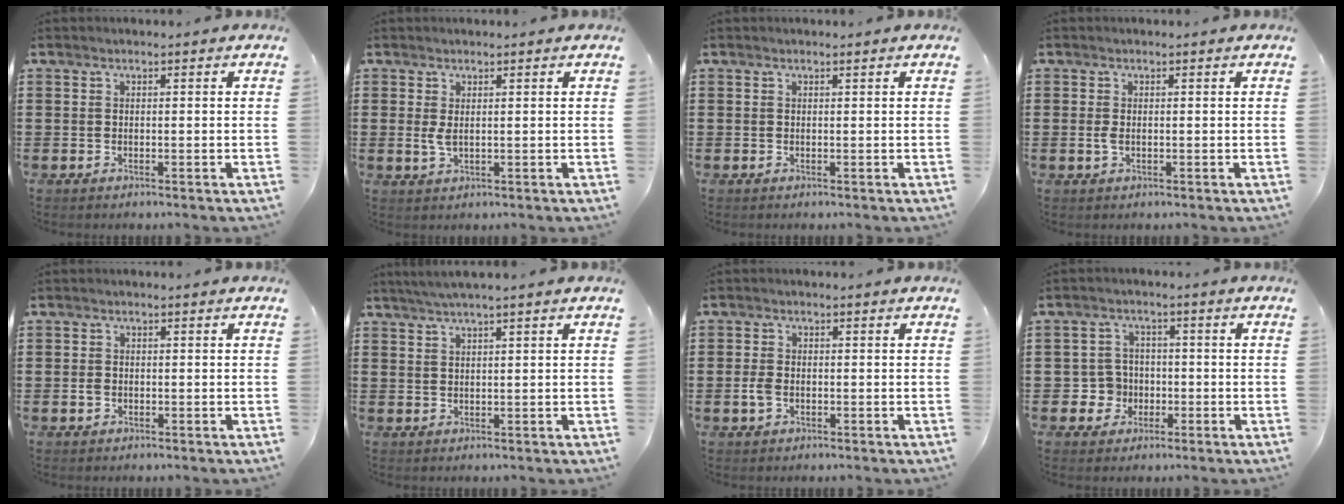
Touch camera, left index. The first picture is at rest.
{"total": 2.1, "force": [0.4, 0.7, 1.9], "torque": [-0.047, -0.001, 0.005]}
{"total": 0.0}
{"total": 1.3, "force": [-0.1, 0.5, 1.2], "torque": [-0.030, -0.001, -0.004]}
{"total": 1.1, "force": [-0.2, 0.8, 0.6], "torque": [-0.015, 0.005, -0.005]}
{"total": 2.2, "force": [1.8, -0.3, 1.3], "torque": [-0.026, 0.003, 0.033]}
{"total": 2.4, "force": [-0.5, 1.4, 1.8], "torque": [-0.051, -0.004, -0.014]}
{"total": 4.2, "force": [-1.0, 3.9, 1.0], "torque": [-0.033, 0.008, -0.021]}